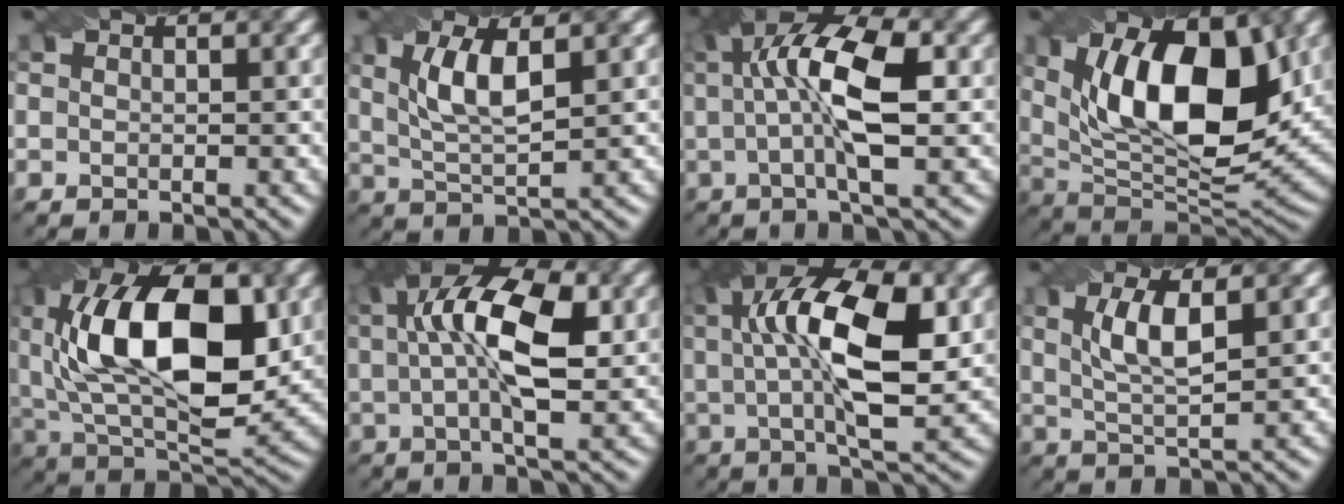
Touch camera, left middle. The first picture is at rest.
{"total": 4.9, "force": [1.0, 1.5, 4.5], "torque": [-0.097, 0.007, 0.031]}
{"total": 8.2, "force": [0.5, 2.5, 7.8], "torque": [-0.139, 0.027, 0.012]}
{"total": 13.8, "force": [3.3, 6.4, 11.7], "torque": [-0.178, 0.007, 0.057]}
{"total": 14.1, "force": [1.8, 7.3, 11.9], "torque": [-0.198, 0.015, 0.038]}
{"total": 9.5, "force": [1.5, 3.8, 8.6], "torque": [-0.150, 0.023, 0.027]}
{"total": 11.5, "force": [1.6, 4.0, 10.6], "torque": [-0.177, 0.019, 0.034]}
{"total": 4.3, "force": [0.8, 1.2, 4.1], "torque": [-0.089, 0.008, 0.028]}